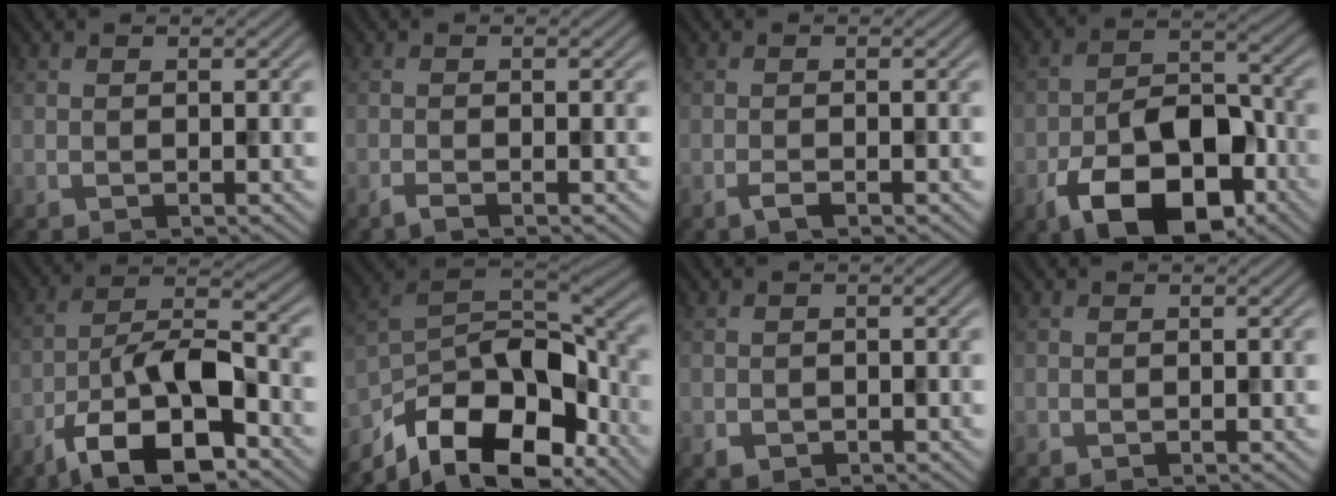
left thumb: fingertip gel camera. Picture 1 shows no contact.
{"total": 1.2, "force": [-0.9, 0.0, 0.8], "torque": [-0.016, 0.001, -0.023]}
{"total": 1.1, "force": [-0.8, 0.2, 0.8], "torque": [-0.018, 0.002, -0.017]}
{"total": 12.4, "force": [-6.4, 6.7, 8.3], "torque": [-0.149, -0.005, -0.115]}
{"total": 12.5, "force": [-7.1, 4.5, 9.3], "torque": [-0.160, 0.004, -0.139]}
{"total": 13.8, "force": [-8.6, 6.4, 8.7], "torque": [-0.185, -0.009, -0.157]}
{"total": 0.9, "force": [-0.4, 0.8, 0.3], "torque": [-0.005, -0.006, -0.009]}
{"total": 0.0}